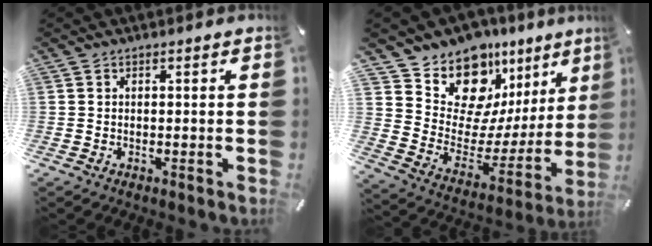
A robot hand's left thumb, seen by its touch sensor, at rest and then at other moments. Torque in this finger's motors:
{"motor_torque": [3.13, 1.54, 1.35, -1.42, 0.09]}